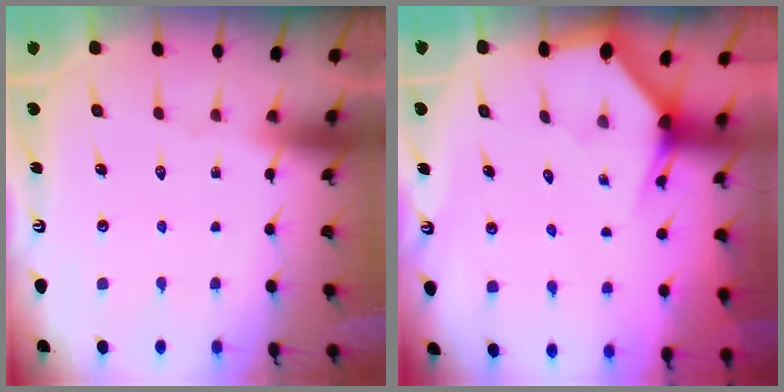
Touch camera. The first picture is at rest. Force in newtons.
{"total": 2.8, "press": 2.8, "slide": 0.2}